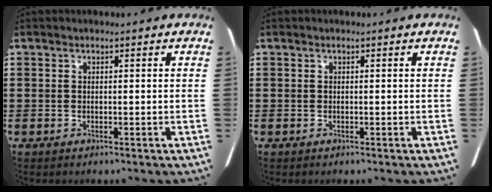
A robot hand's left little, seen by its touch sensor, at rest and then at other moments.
{"total": 0.0}